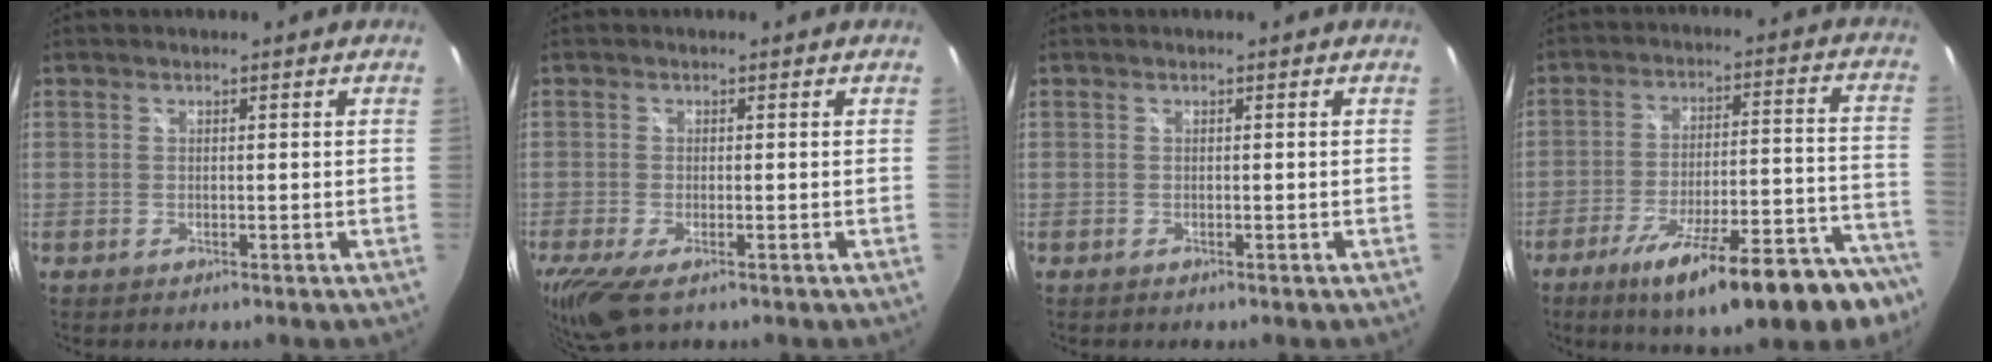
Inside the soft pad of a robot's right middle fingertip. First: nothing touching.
{"total": 7.2, "force": [-4.4, 2.2, 5.3], "torque": [-0.118, -0.035, -0.076]}
{"total": 0.0}
{"total": 23.7, "force": [-17.7, 4.9, 15.1], "torque": [-0.221, -0.035, -0.243]}